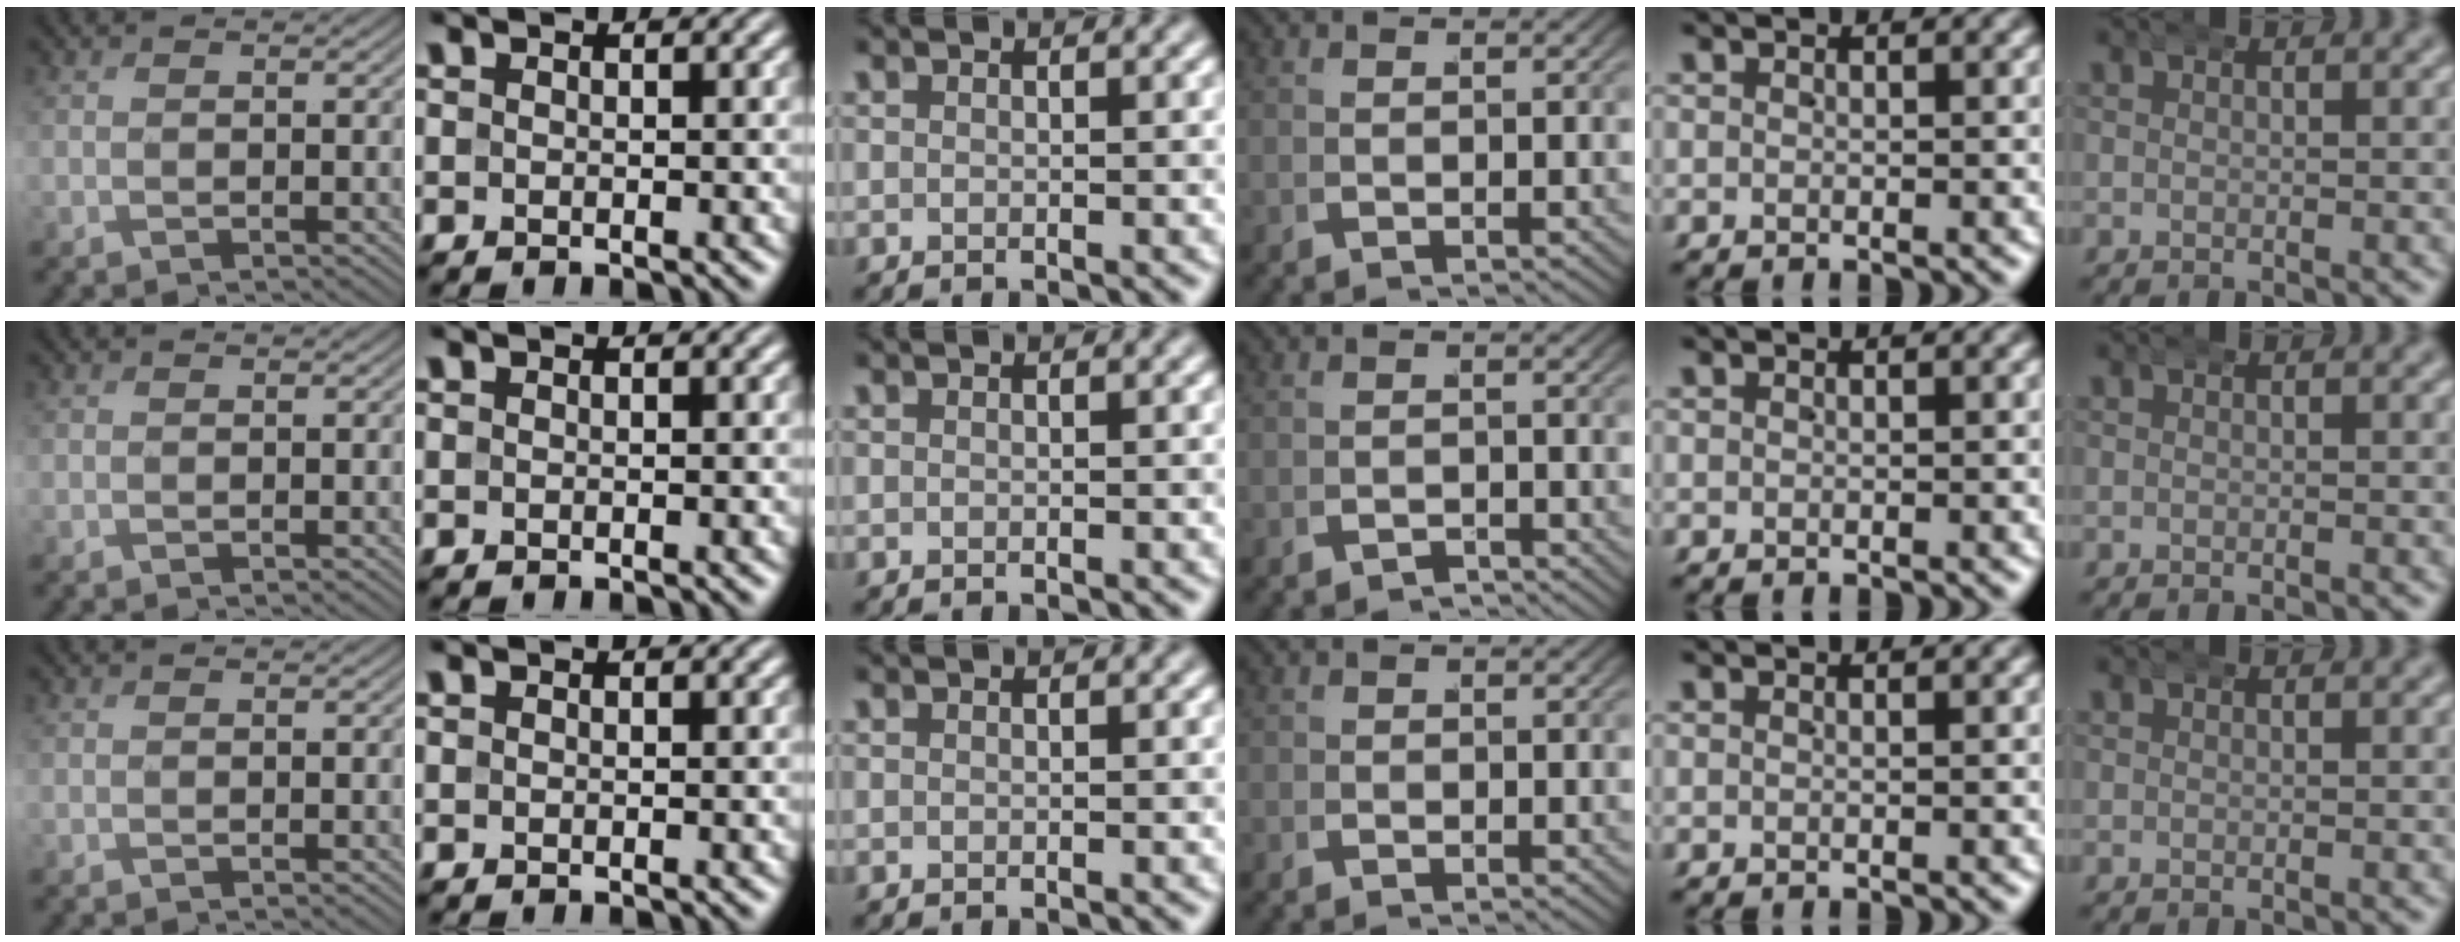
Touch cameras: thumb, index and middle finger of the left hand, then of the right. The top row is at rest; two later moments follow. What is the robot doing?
{"motion": "wrap", "object": "aluminum foil"}